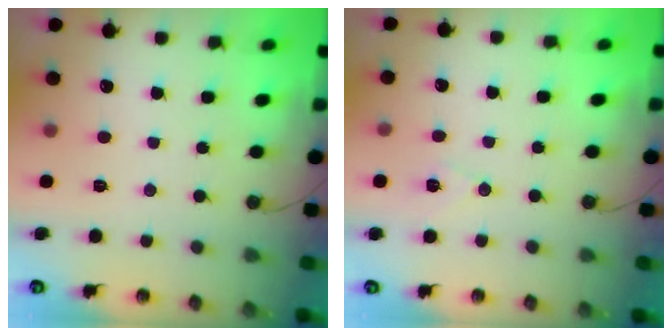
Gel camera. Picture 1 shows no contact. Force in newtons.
{"total": 7.2, "press": 5.7, "slide": 4.5}